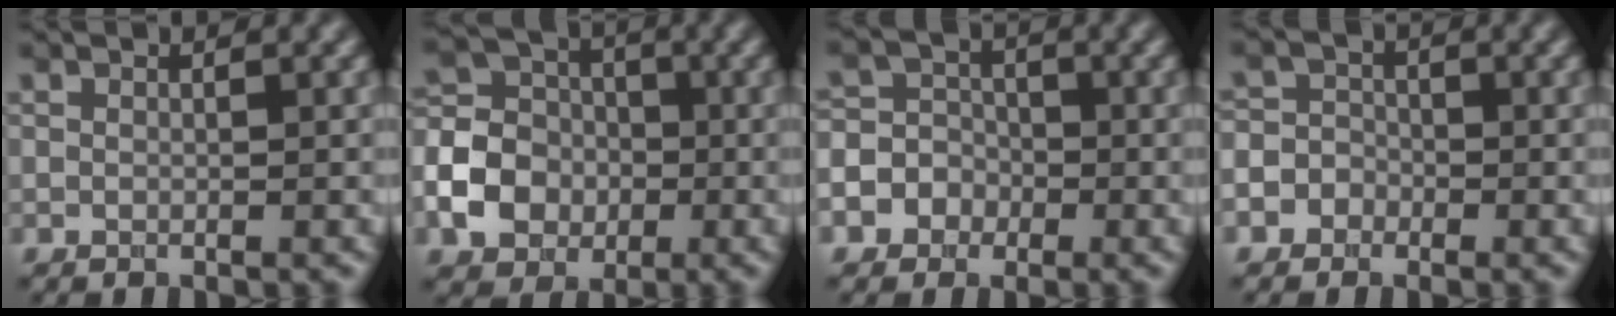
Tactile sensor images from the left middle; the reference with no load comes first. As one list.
[{"total": 6.1, "force": [-1.9, 5.1, 2.8], "torque": [-0.062, 0.010, -0.051]}, {"total": 6.6, "force": [-2.9, 5.8, 1.3], "torque": [-0.010, 0.005, -0.074]}, {"total": 4.2, "force": [-2.0, 3.5, 0.8], "torque": [0.018, 0.003, -0.053]}]